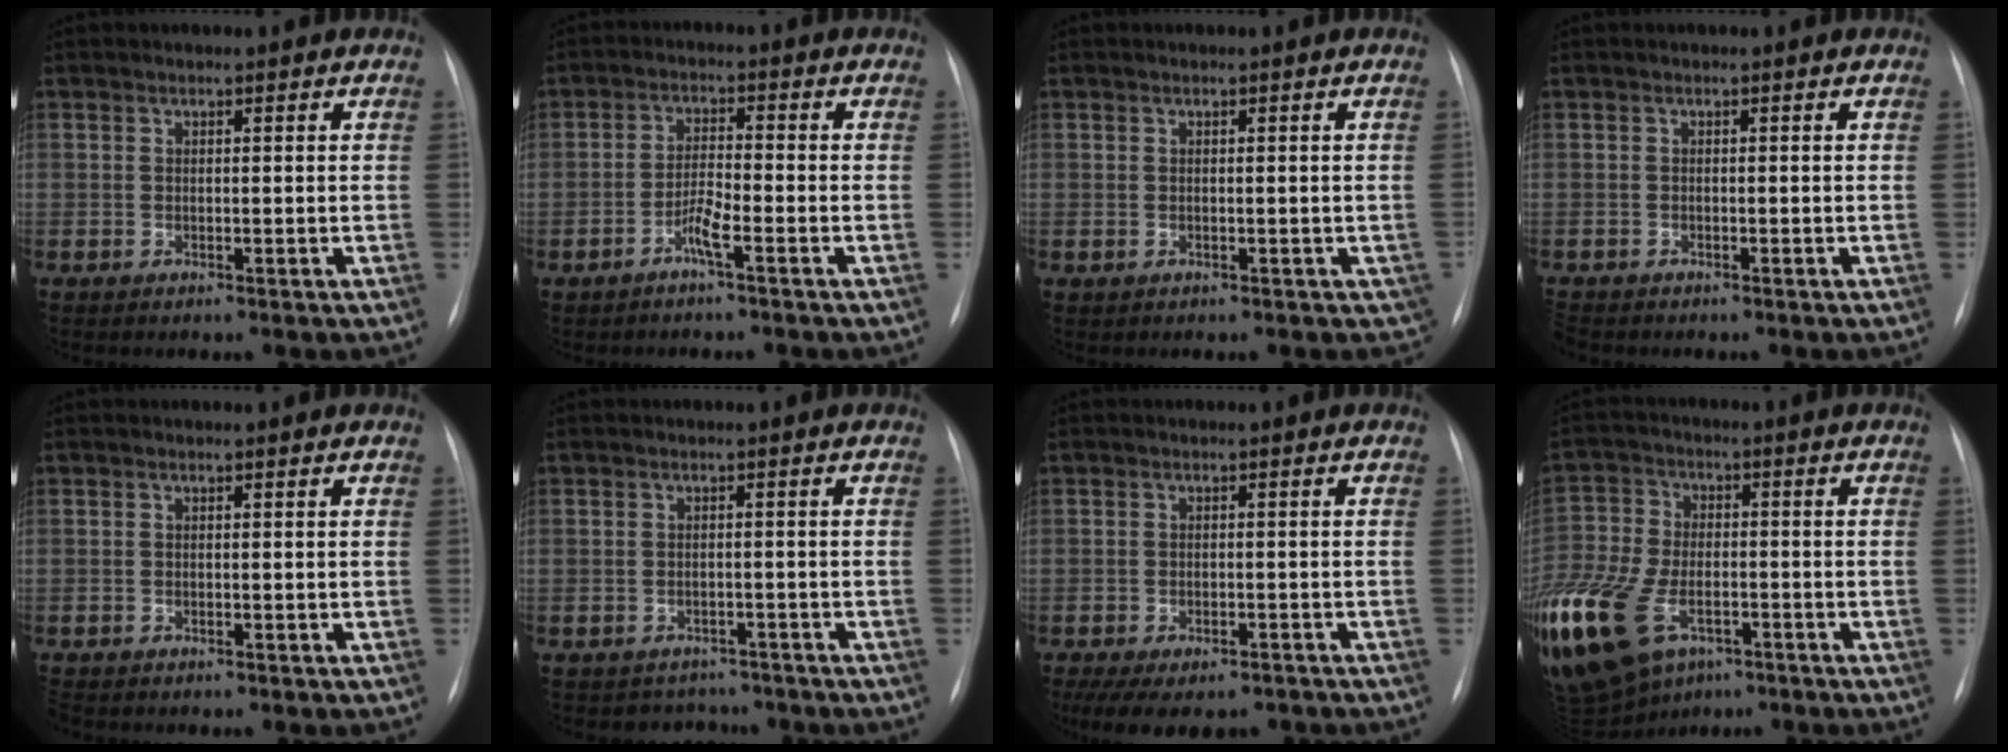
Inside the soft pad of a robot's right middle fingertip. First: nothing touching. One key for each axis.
{"total": 3.2, "fx": -1.9, "fy": 0.0, "fz": 2.5, "tx": -0.054, "ty": 0.005, "tz": -0.040}
{"total": 1.7, "fx": -0.4, "fy": 1.4, "fz": 0.9, "tx": -0.005, "ty": 0.006, "tz": 0.005}
{"total": 1.5, "fx": -1.4, "fy": 0.5, "fz": 0.3, "tx": -0.007, "ty": -0.004, "tz": -0.022}
{"total": 1.2, "fx": -1.0, "fy": 0.5, "fz": 0.3, "tx": -0.006, "ty": -0.002, "tz": -0.015}
{"total": 3.6, "fx": -3.1, "fy": 1.8, "fz": -0.5, "tx": 0.005, "ty": 0.015, "tz": -0.042}
{"total": 11.6, "fx": -8.4, "fy": 5.7, "fz": 5.7, "tx": -0.109, "ty": -0.007, "tz": -0.109}
{"total": 31.8, "fx": -14.9, "fy": 20.8, "fz": 18.9, "tx": -0.554, "ty": -0.029, "tz": -0.259}